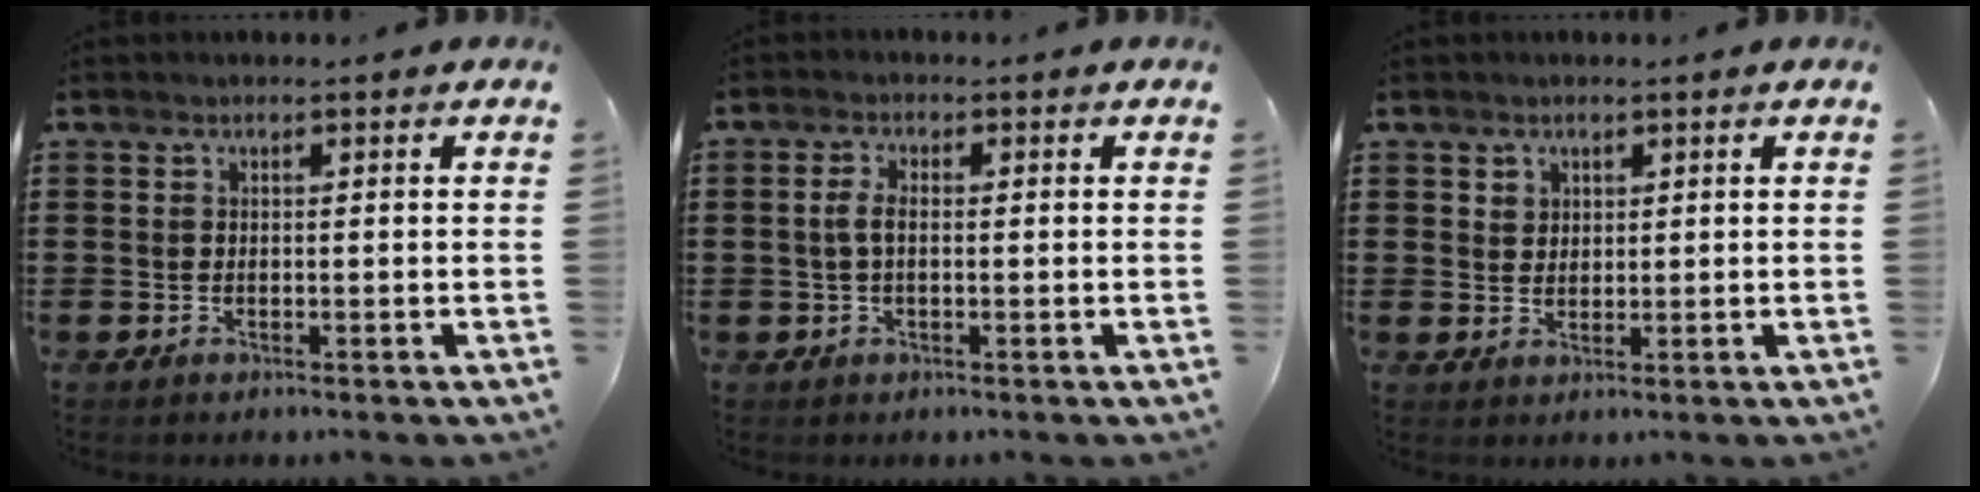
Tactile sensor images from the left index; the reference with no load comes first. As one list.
[{"total": 3.3, "force": [-0.1, 1.5, 2.9], "torque": [-0.072, 0.000, -0.007]}, {"total": 1.9, "force": [1.2, 1.4, 0.1], "torque": [0.000, 0.001, 0.022]}]